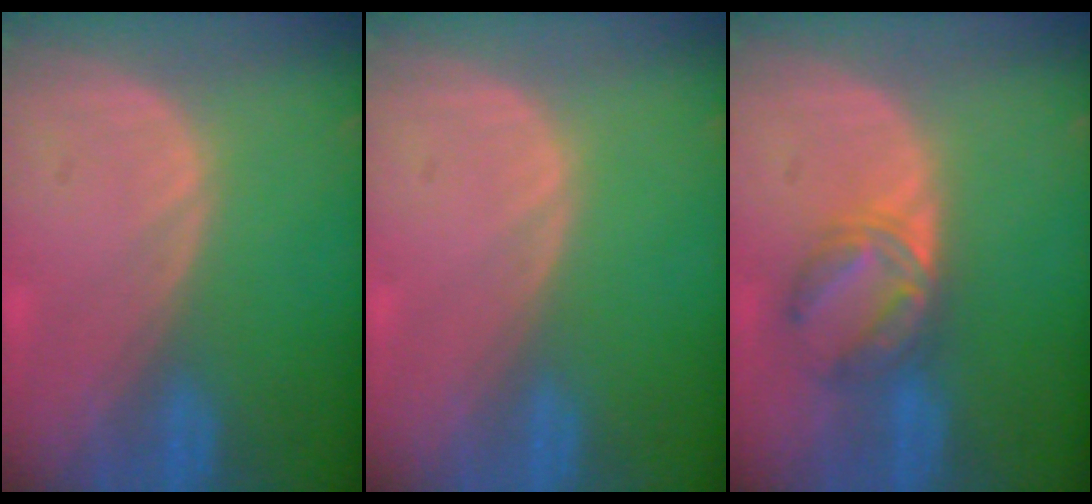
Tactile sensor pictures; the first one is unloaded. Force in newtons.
{"total": 0.0}
{"total": 5.6, "press": 5.5, "slide": 1.1}